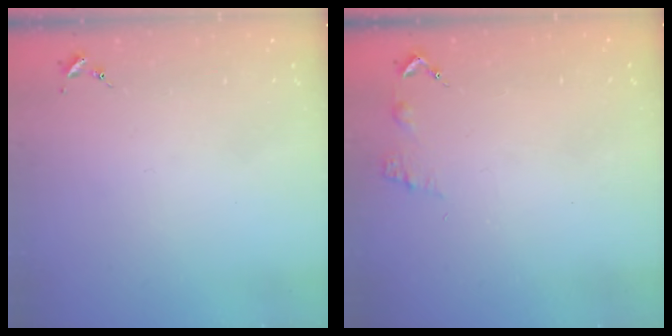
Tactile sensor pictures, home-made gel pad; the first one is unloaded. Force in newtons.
{"total": 6.7, "press": 6.7, "slide": 0.5}